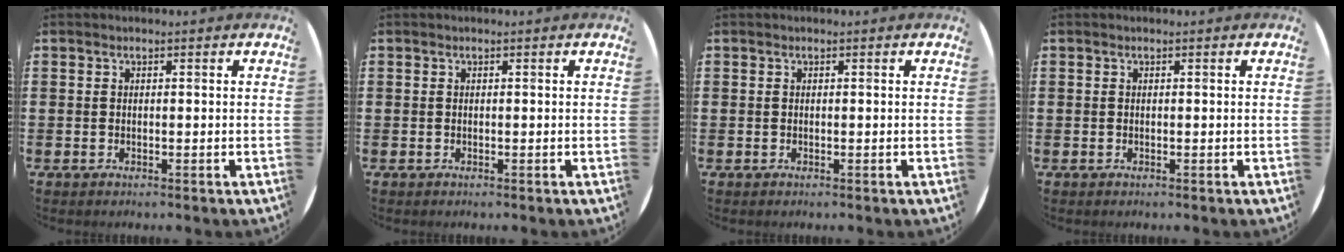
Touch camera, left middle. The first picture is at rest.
{"total": 0.0}
{"total": 0.0}
{"total": 0.0}